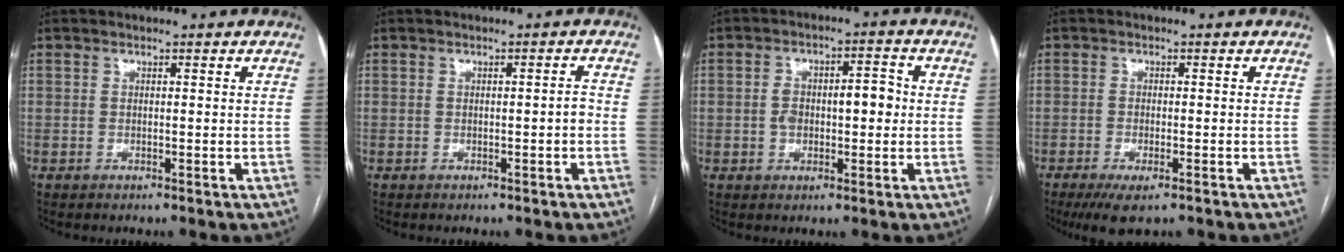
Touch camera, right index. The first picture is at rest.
{"total": 1.2, "force": [-0.4, 0.1, 1.2], "torque": [-0.011, 0.003, -0.007]}
{"total": 6.9, "force": [-0.1, 3.5, 6.0], "torque": [-0.105, 0.027, 0.001]}
{"total": 5.1, "force": [-3.4, 1.3, 3.6], "torque": [-0.059, -0.011, -0.052]}